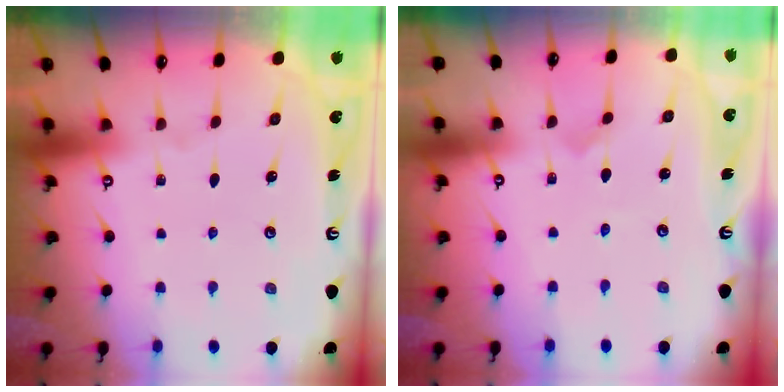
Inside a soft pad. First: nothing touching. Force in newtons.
{"total": 0.0}